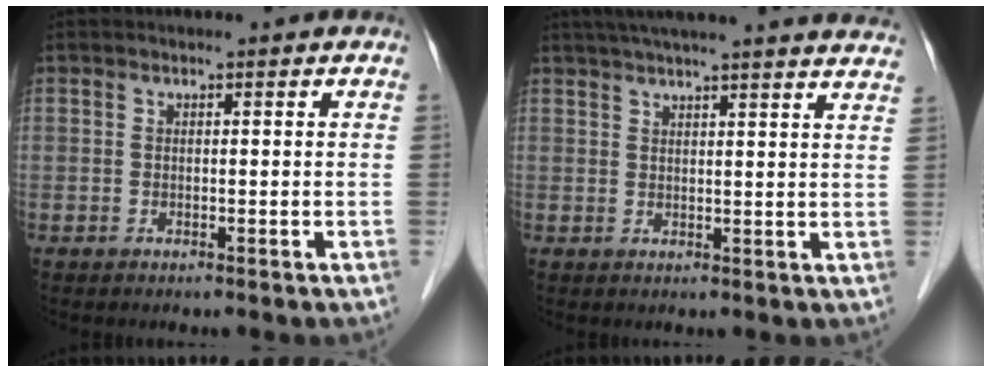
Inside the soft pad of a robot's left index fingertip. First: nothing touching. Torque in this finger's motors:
{"motor_torque": [-0.65, -0.84, 0.48, 0.10]}